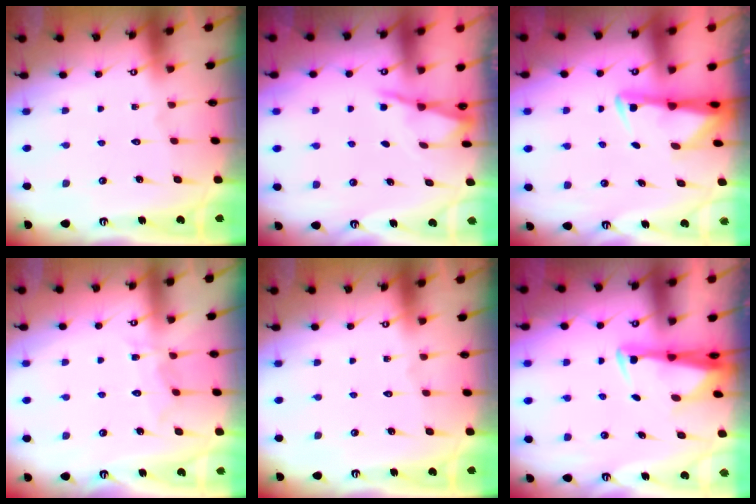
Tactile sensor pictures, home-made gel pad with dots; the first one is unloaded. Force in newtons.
{"total": 1.1, "press": 1.1, "slide": 0.1}
{"total": 2.8, "press": 2.8, "slide": 0.5}
{"total": 6.6, "press": 6.5, "slide": 0.4}
{"total": 0.0}
{"total": 2.8, "press": 2.6, "slide": 1.0}